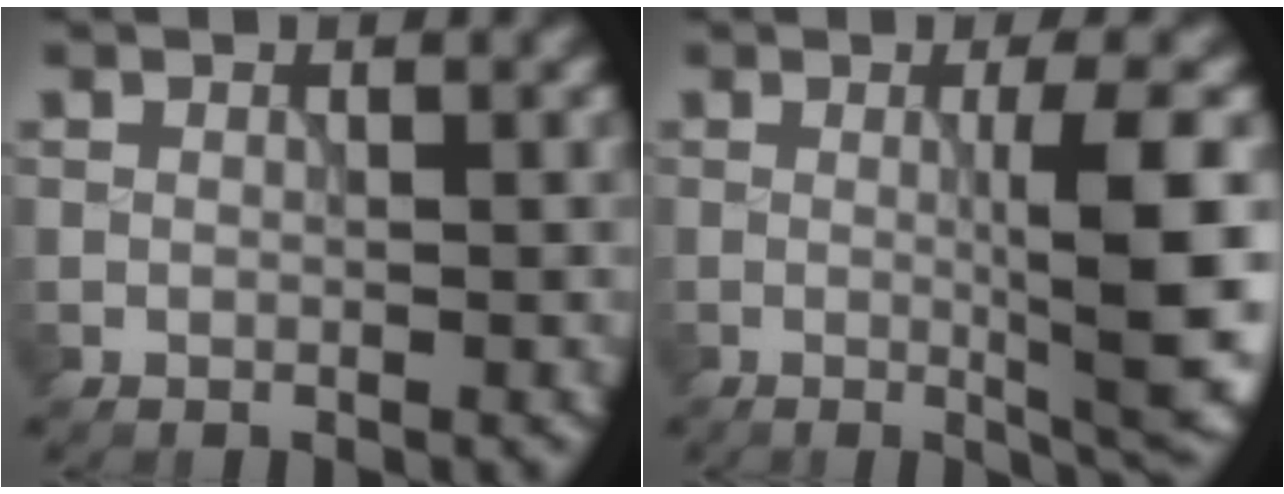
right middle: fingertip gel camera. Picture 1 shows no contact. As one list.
[{"total": 8.5, "force": [-0.5, 1.5, 8.4], "torque": [-0.113, -0.005, -0.004]}]